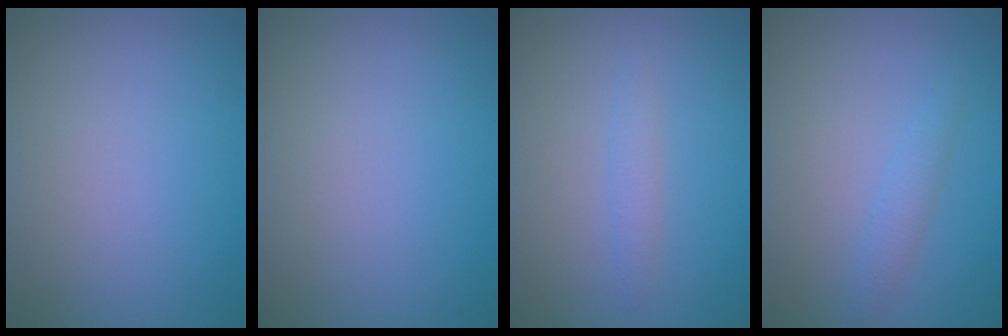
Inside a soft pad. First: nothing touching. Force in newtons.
{"total": 0.0}
{"total": 1.2, "press": 1.2, "slide": 0.0}
{"total": 1.3, "press": 1.3, "slide": 0.1}